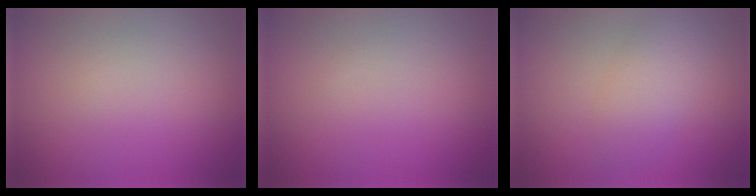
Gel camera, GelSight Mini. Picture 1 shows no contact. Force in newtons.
{"total": 0.0}
{"total": 3.2, "press": 3.2, "slide": 0.0}